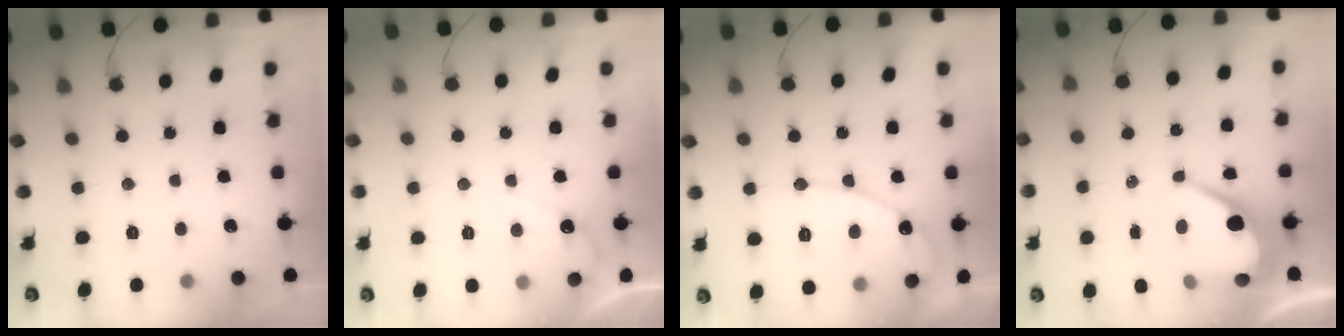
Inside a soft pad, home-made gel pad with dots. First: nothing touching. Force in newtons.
{"total": 3.4, "press": 3.4, "slide": 0.2}
{"total": 12.5, "press": 12.5, "slide": 1.1}
{"total": 10.0, "press": 9.9, "slide": 0.9}